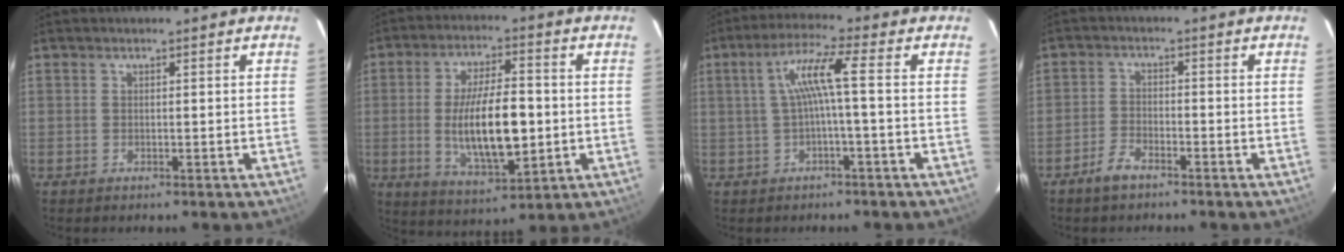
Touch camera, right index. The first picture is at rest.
{"total": 14.8, "force": [-1.5, 5.6, 13.7], "torque": [-0.253, -0.012, -0.015]}
{"total": 6.2, "force": [-0.3, -0.4, 6.2], "torque": [-0.129, 0.008, 0.003]}
{"total": 4.0, "force": [-3.1, 1.5, 1.9], "torque": [-0.054, 0.003, -0.060]}